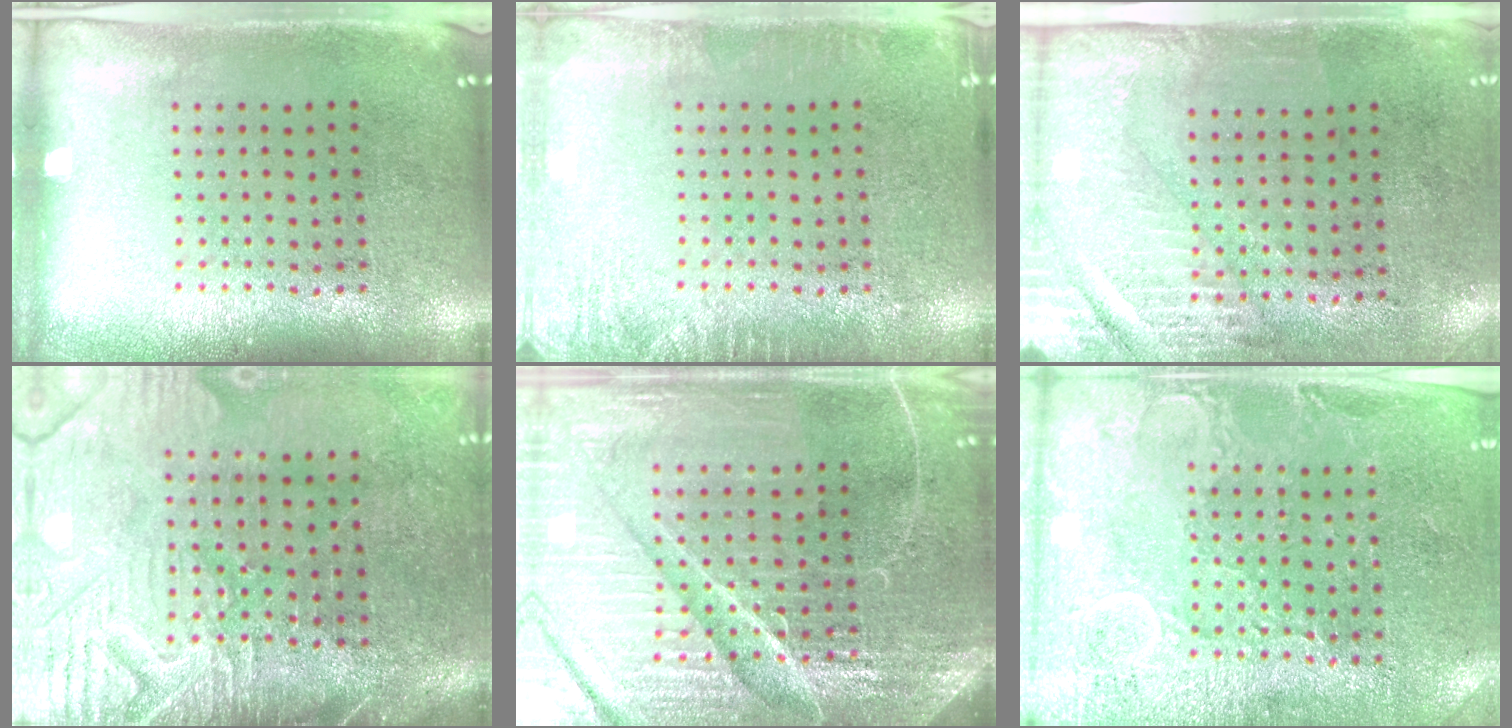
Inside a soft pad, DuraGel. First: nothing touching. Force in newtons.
{"total": 2.1, "press": 2.1, "slide": 0.4}
{"total": 2.9, "press": 2.5, "slide": 1.5}
{"total": 4.4, "press": 4.0, "slide": 2.0}
{"total": 6.4, "press": 5.7, "slide": 3.0}
{"total": 2.9, "press": 2.8, "slide": 0.4}